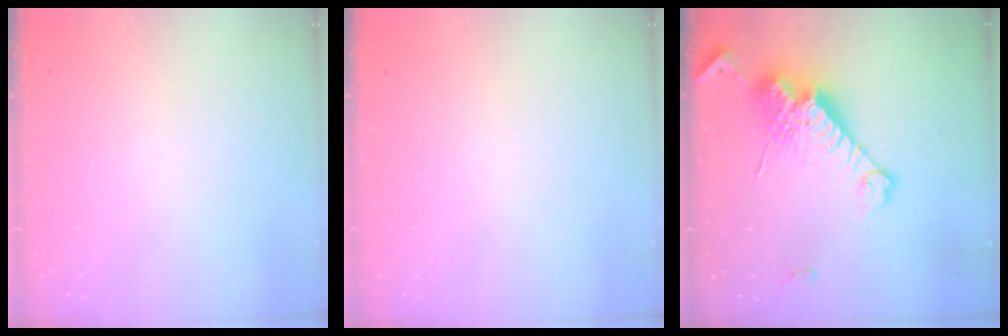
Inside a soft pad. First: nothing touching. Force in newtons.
{"total": 0.0}
{"total": 17.7, "press": 17.6, "slide": 1.6}